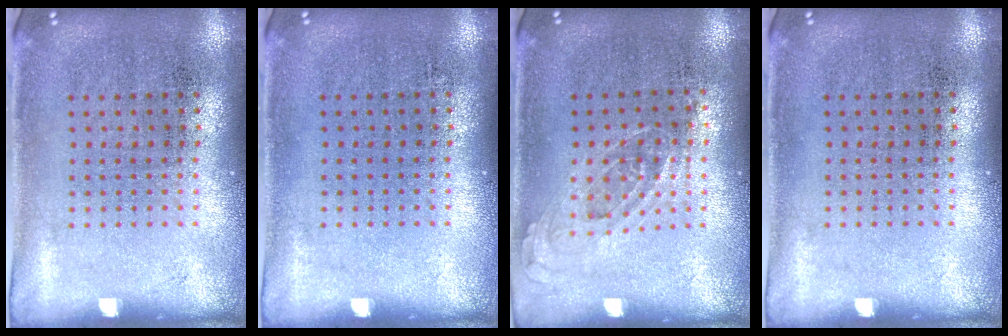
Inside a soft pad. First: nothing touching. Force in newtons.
{"total": 0.0}
{"total": 0.8, "press": 0.7, "slide": 0.4}
{"total": 0.0}